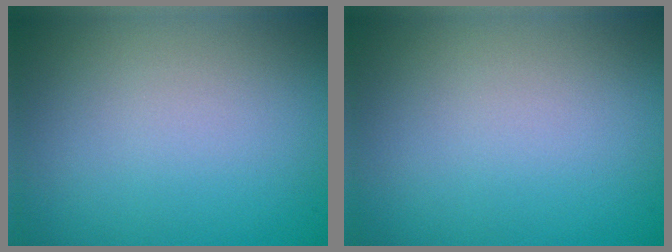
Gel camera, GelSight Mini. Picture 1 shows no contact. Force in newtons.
{"total": 0.0}